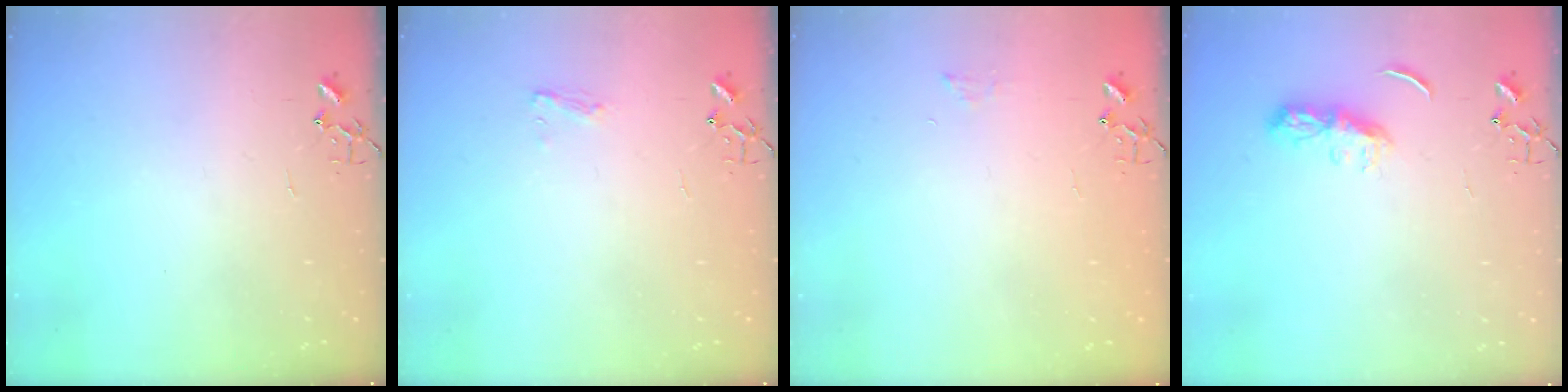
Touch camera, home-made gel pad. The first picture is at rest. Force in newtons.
{"total": 5.7, "press": 5.7, "slide": 0.7}
{"total": 6.3, "press": 6.3, "slide": 0.7}
{"total": 6.5, "press": 6.4, "slide": 0.6}